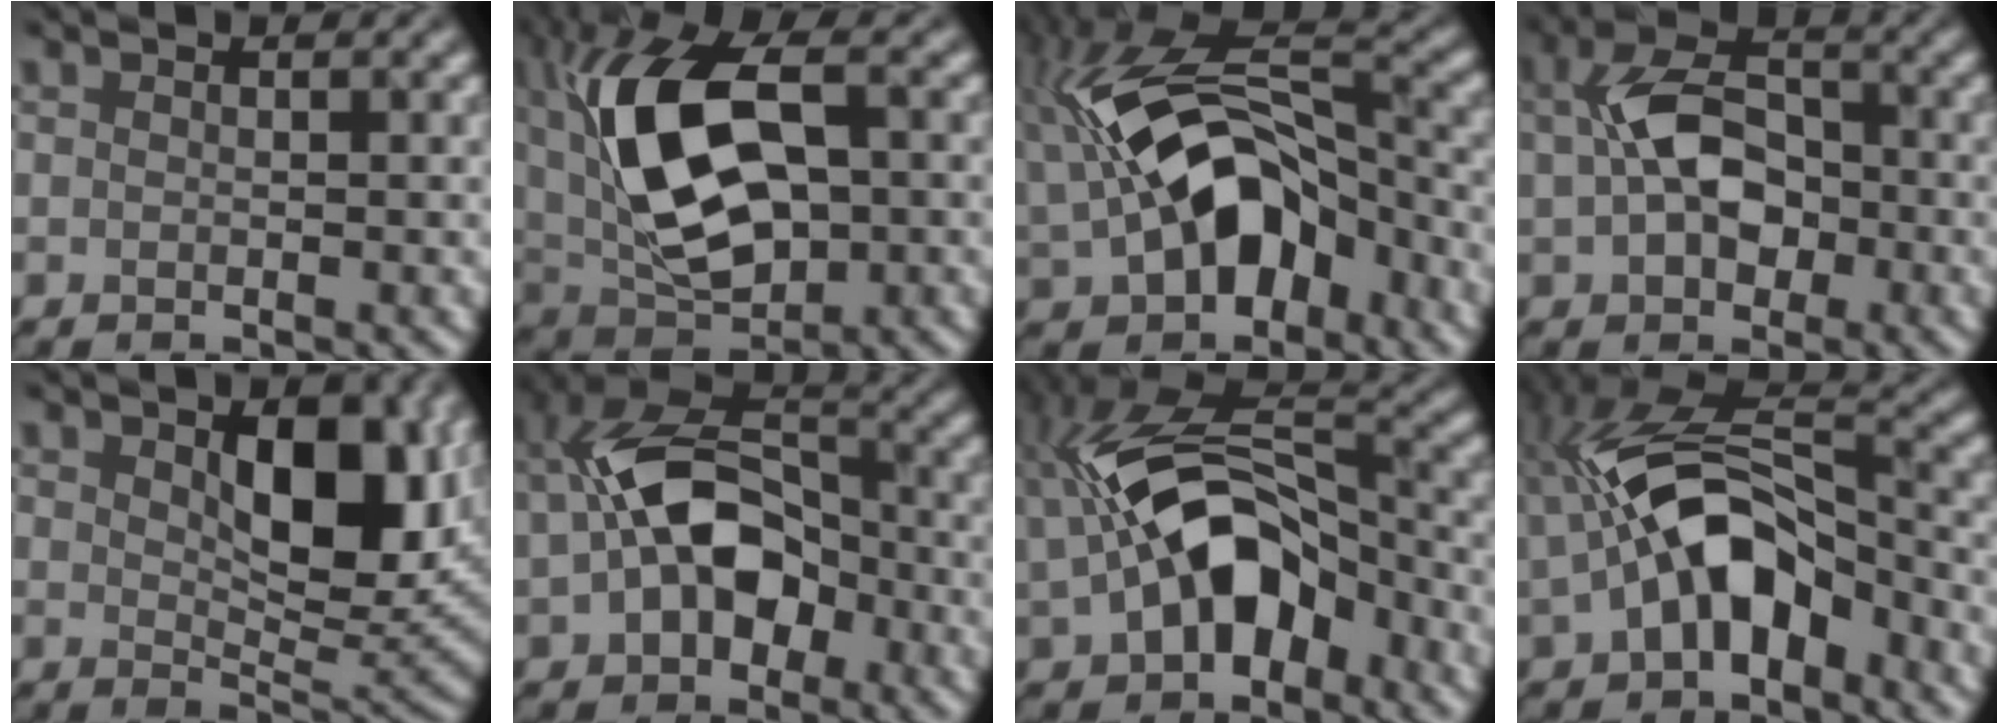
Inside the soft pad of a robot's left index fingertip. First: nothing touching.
{"total": 12.2, "force": [1.4, 6.3, 10.4], "torque": [-0.217, 0.008, 0.026]}
{"total": 12.2, "force": [-2.0, 7.4, 9.5], "torque": [-0.173, 0.005, -0.036]}
{"total": 6.0, "force": [-0.4, 4.0, 4.4], "torque": [-0.092, 0.004, -0.007]}
{"total": 8.7, "force": [1.9, 4.1, 7.4], "torque": [-0.116, -0.005, 0.039]}
{"total": 9.1, "force": [-1.4, 5.8, 6.8], "torque": [-0.136, 0.010, -0.028]}
{"total": 10.2, "force": [-1.9, 6.1, 7.9], "torque": [-0.149, 0.011, -0.031]}
{"total": 8.9, "force": [-2.1, 4.8, 7.1], "torque": [-0.141, 0.016, -0.037]}